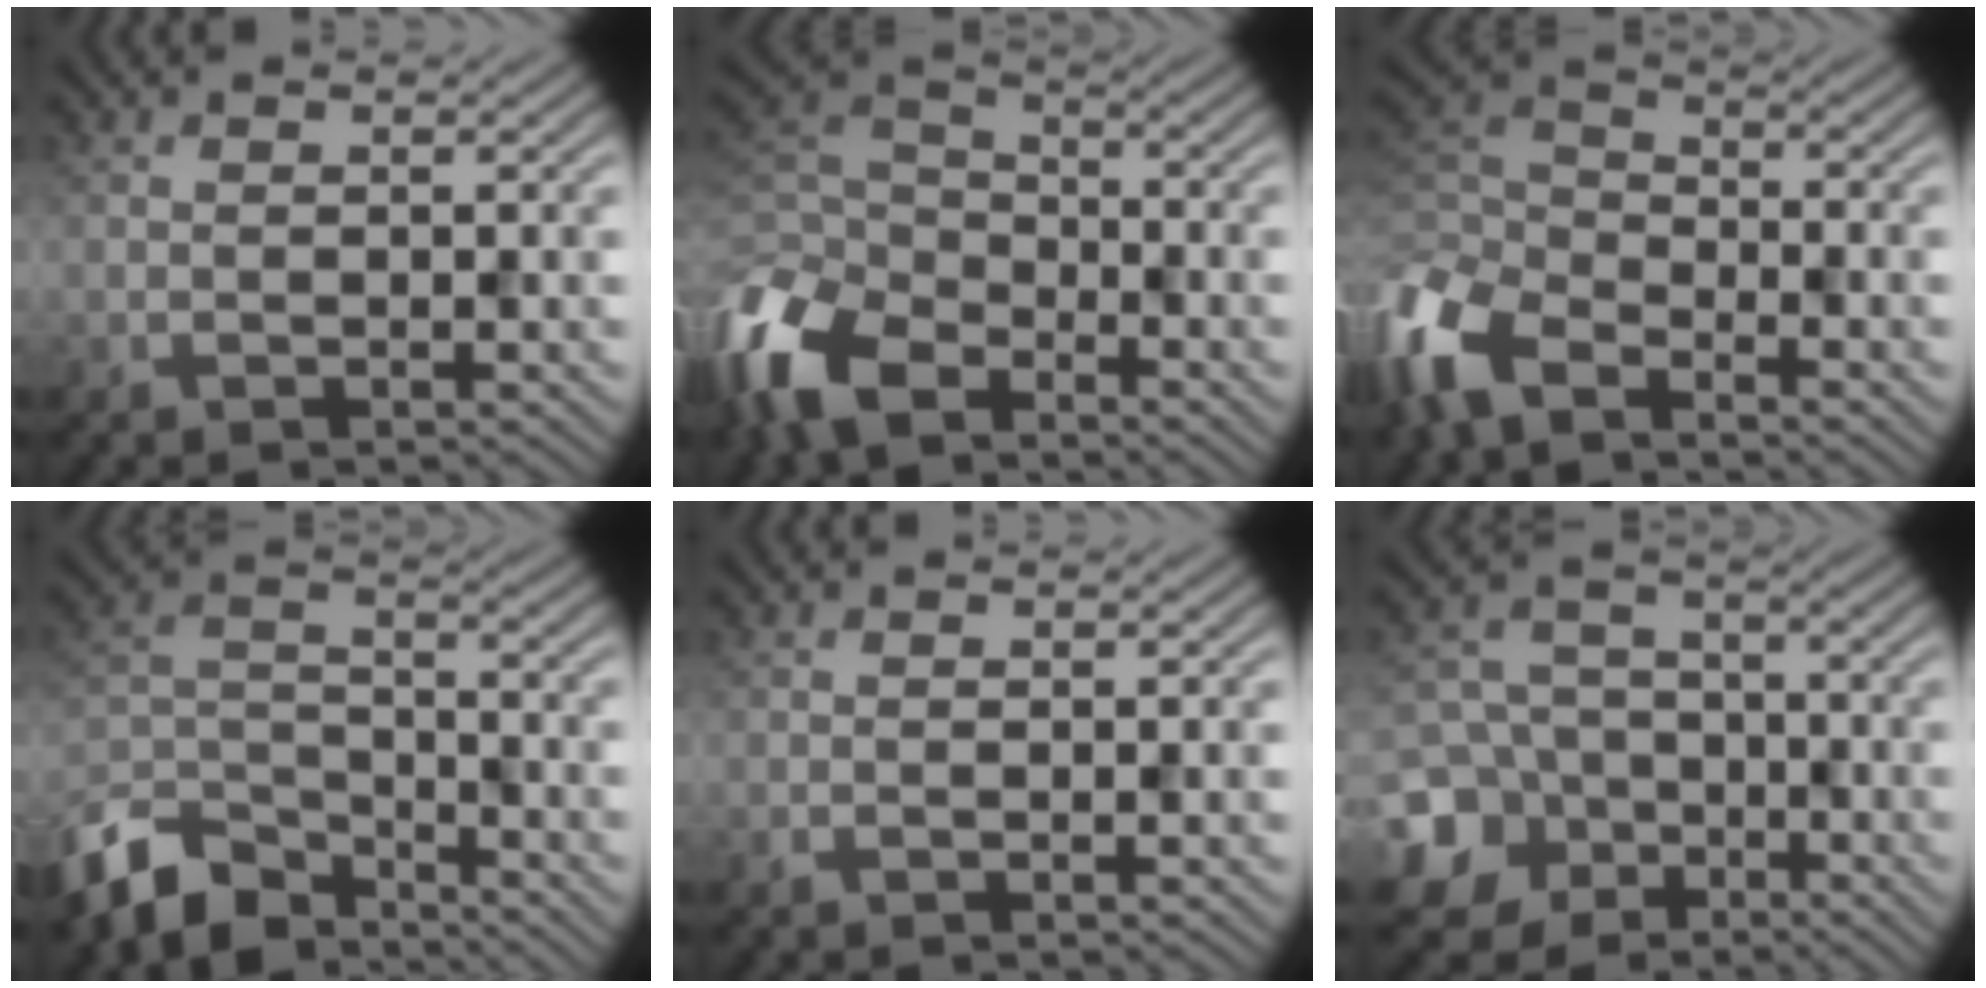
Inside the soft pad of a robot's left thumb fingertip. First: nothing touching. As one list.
[{"total": 12.3, "force": [-7.9, 6.6, 6.7], "torque": [-0.189, -0.025, -0.175]}, {"total": 10.1, "force": [-7.0, 4.7, 5.5], "torque": [-0.154, -0.017, -0.158]}, {"total": 9.7, "force": [-8.2, 3.7, 3.6], "torque": [-0.080, -0.004, -0.176]}, {"total": 0.0}, {"total": 13.0, "force": [-5.8, 11.2, 3.5], "torque": [-0.123, -0.041, -0.121]}]